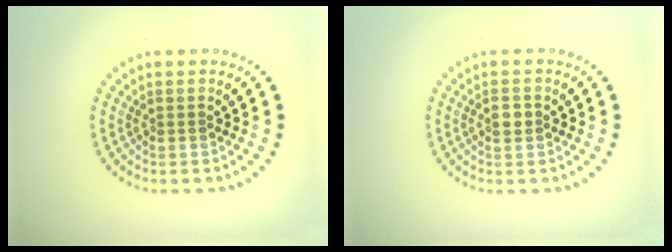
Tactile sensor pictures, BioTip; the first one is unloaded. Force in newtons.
{"total": 1.3, "press": 1.3, "slide": 0.2}